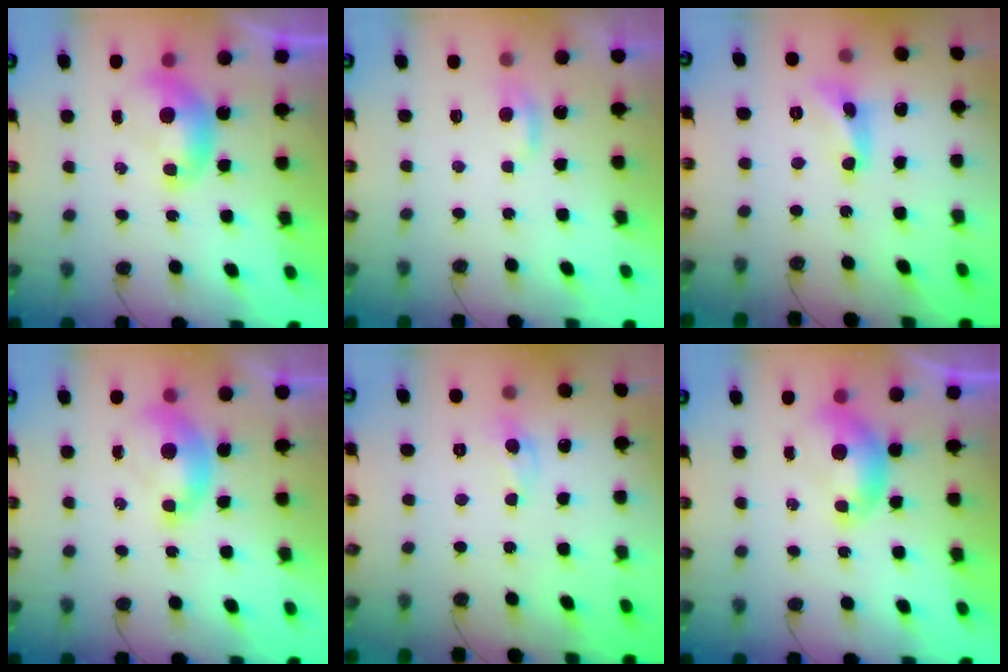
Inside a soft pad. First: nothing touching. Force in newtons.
{"total": 2.2, "press": 2.2, "slide": 0.3}
{"total": 4.6, "press": 4.5, "slide": 0.4}
{"total": 1.8, "press": 1.7, "slide": 0.7}
{"total": 0.0}
{"total": 0.0}